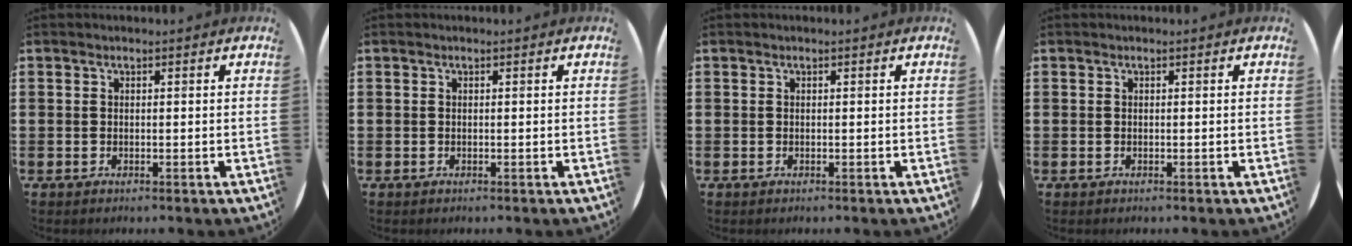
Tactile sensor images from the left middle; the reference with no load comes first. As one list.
[{"total": 0.0}, {"total": 0.0}, {"total": 0.0}]